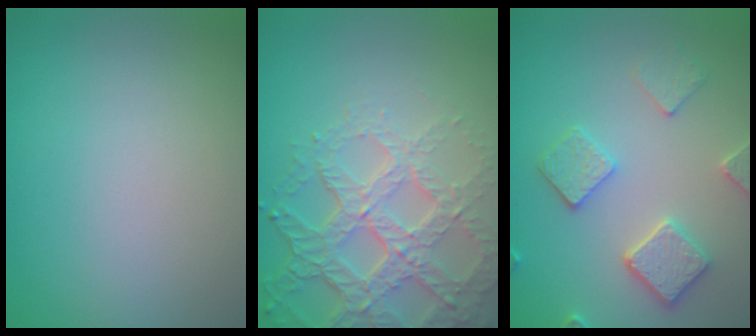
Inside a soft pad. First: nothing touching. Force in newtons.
{"total": 6.7, "press": 4.9, "slide": 4.5}
{"total": 3.7, "press": 3.6, "slide": 0.8}